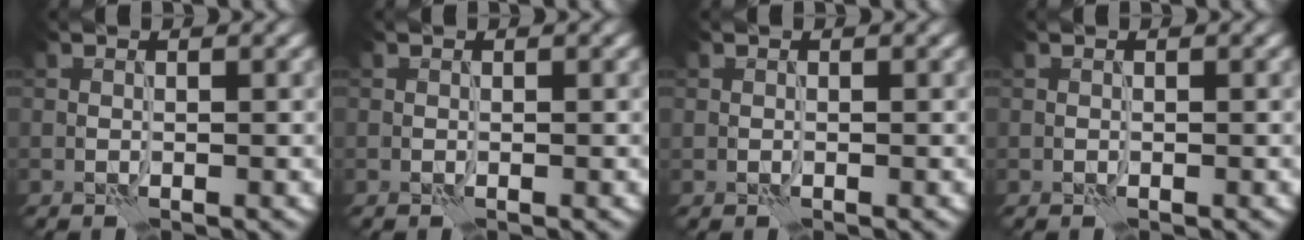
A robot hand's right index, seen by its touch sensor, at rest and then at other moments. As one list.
[{"total": 0.0}, {"total": 0.0}, {"total": 0.0}]